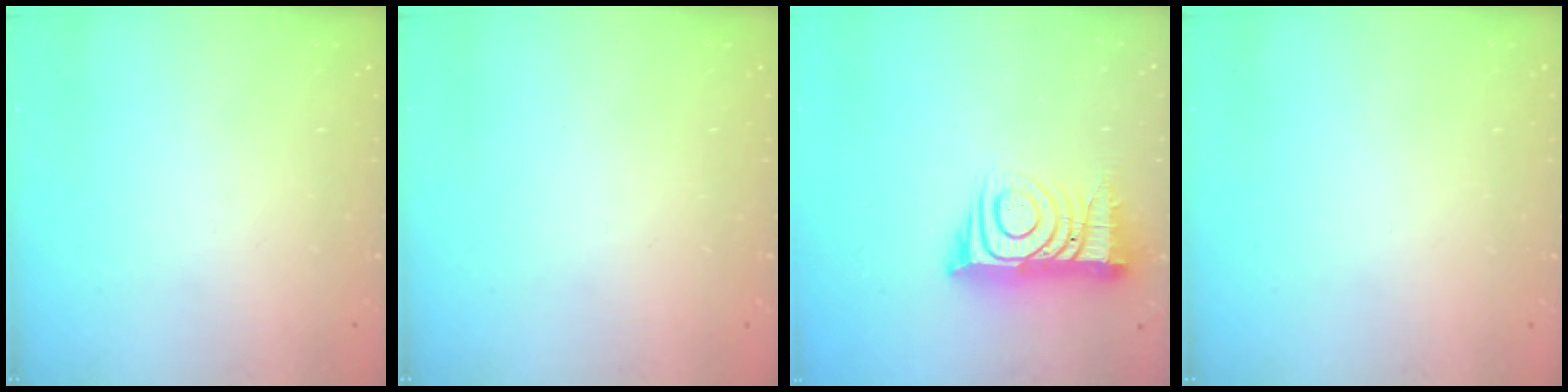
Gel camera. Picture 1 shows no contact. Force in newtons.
{"total": 0.0}
{"total": 13.7, "press": 13.7, "slide": 0.8}
{"total": 0.0}